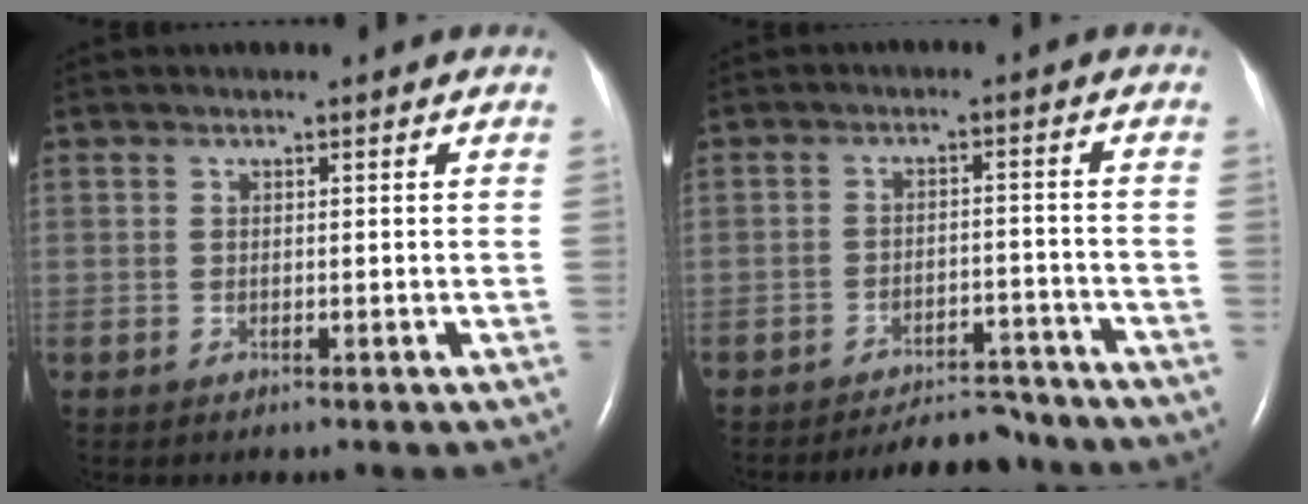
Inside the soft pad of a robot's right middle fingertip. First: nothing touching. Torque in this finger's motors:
{"motor_torque": [0.09, -0.12, 0.04, 0.03]}